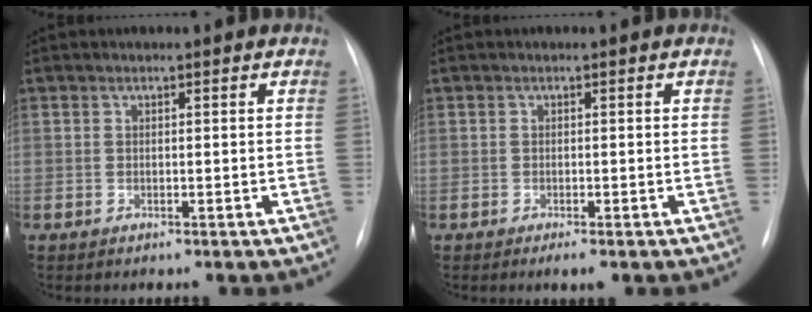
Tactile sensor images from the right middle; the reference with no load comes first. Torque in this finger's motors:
{"motor_torque": [-0.02, -0.19, -0.03, -0.02]}